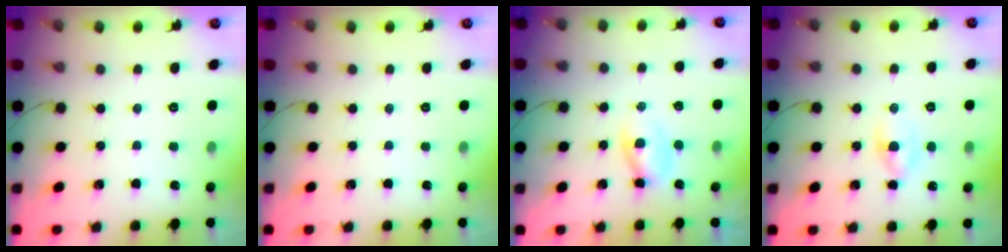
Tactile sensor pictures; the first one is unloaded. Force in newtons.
{"total": 0.0}
{"total": 2.1, "press": 1.9, "slide": 0.9}
{"total": 2.4, "press": 2.1, "slide": 1.2}